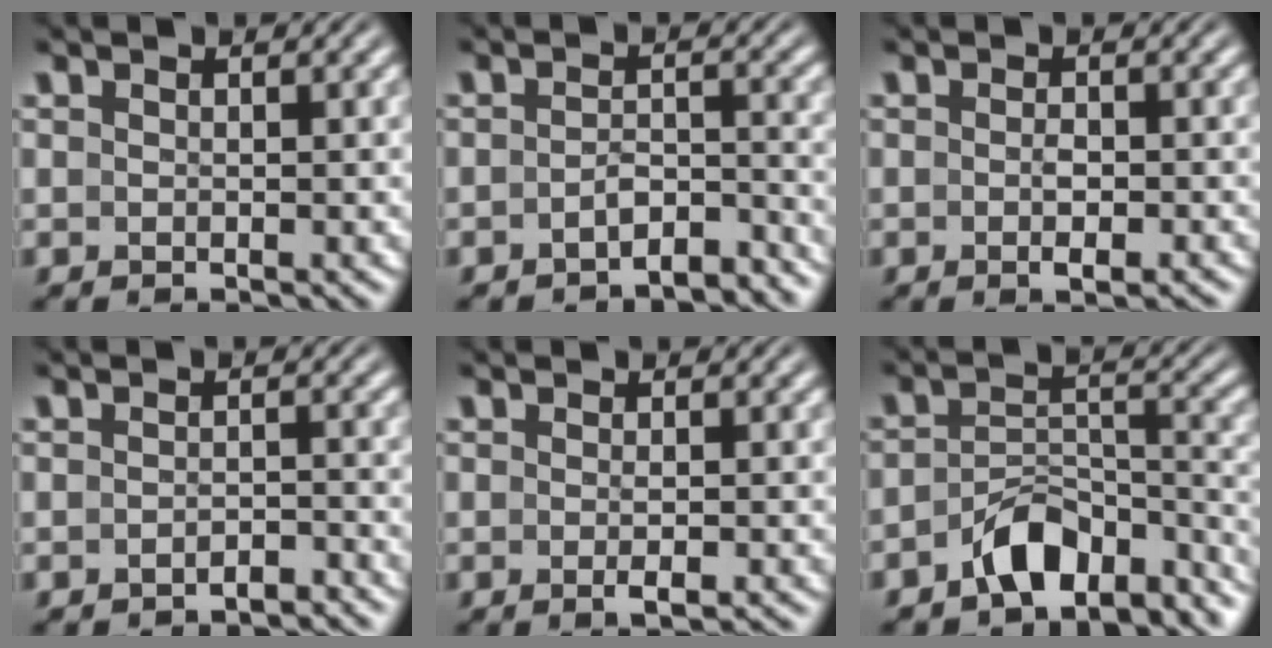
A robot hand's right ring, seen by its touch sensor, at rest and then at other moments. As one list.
[{"total": 4.4, "force": [-4.1, 0.9, 1.2], "torque": [-0.009, -0.011, -0.067]}, {"total": 1.8, "force": [-0.9, 0.5, 1.5], "torque": [-0.023, -0.003, -0.014]}, {"total": 2.4, "force": [-2.4, 0.1, 0.3], "torque": [-0.004, -0.004, -0.038]}, {"total": 1.6, "force": [-1.1, 0.1, 1.2], "torque": [-0.020, -0.001, -0.015]}, {"total": 7.3, "force": [-6.0, 2.8, 3.2], "torque": [-0.046, -0.014, -0.087]}]